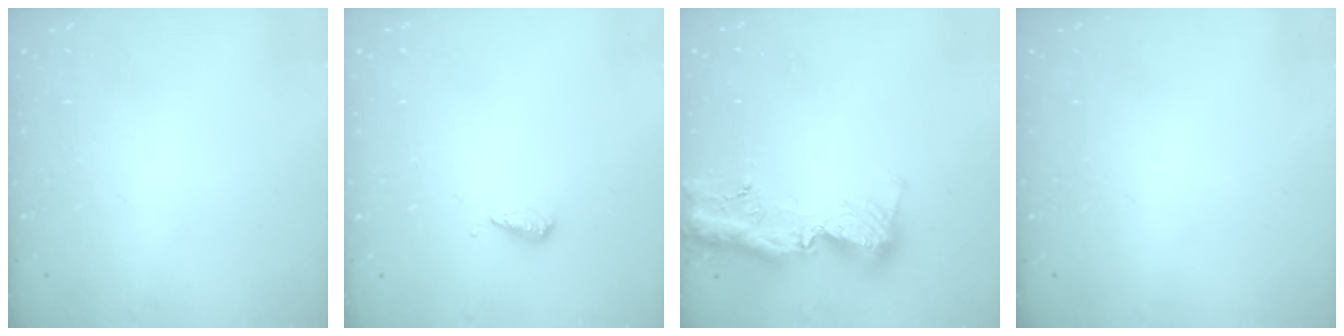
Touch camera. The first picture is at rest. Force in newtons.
{"total": 3.0, "press": 3.0, "slide": 0.2}
{"total": 15.7, "press": 15.6, "slide": 1.6}
{"total": 0.0}